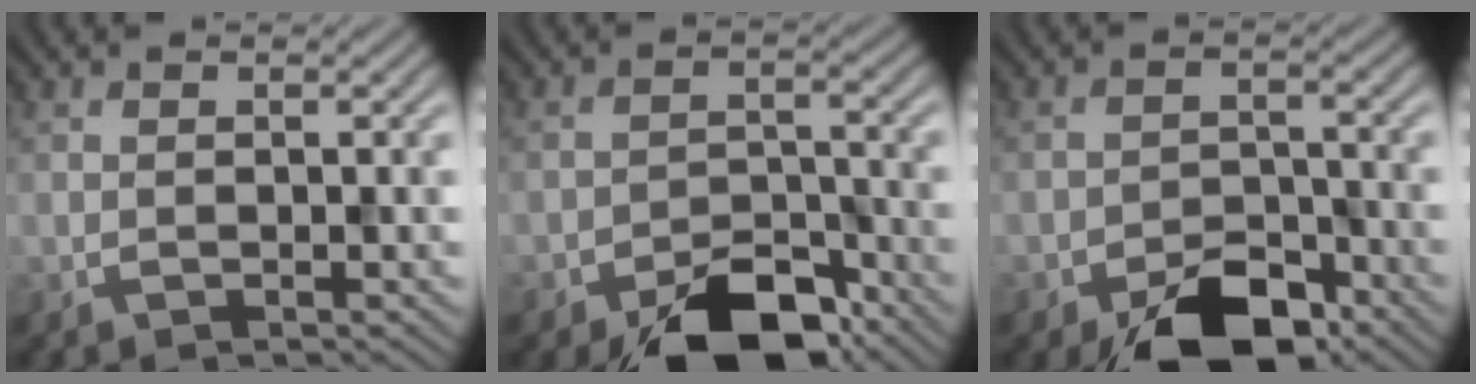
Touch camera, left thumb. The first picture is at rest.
{"total": 8.4, "force": [-6.3, 3.7, 4.2], "torque": [-0.053, -0.007, -0.109]}
{"total": 7.5, "force": [-5.4, 3.5, 3.8], "torque": [-0.051, -0.006, -0.094]}